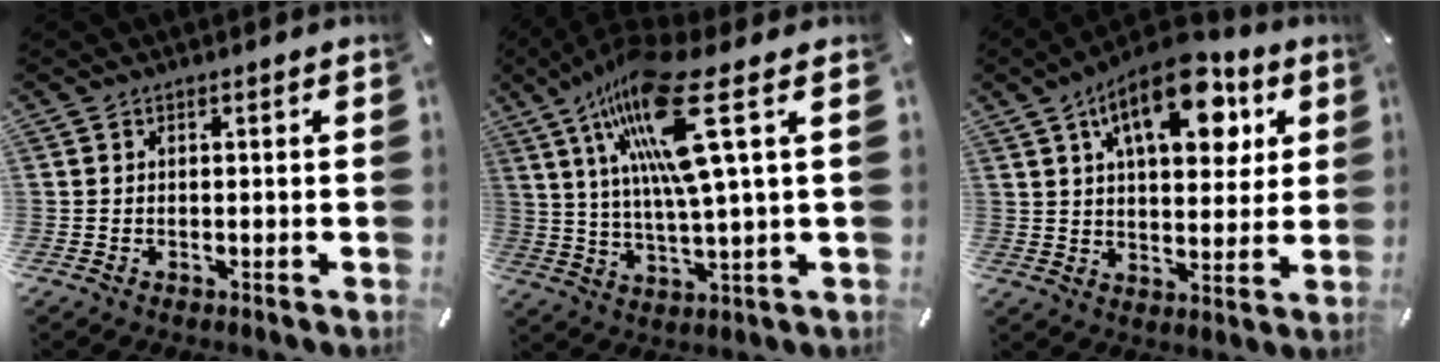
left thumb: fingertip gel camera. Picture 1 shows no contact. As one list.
[{"total": 18.3, "force": [8.1, 2.9, 16.1], "torque": [-0.328, -0.028, 0.118]}, {"total": 16.7, "force": [8.0, 8.5, 12.0], "torque": [-0.164, -0.026, 0.130]}]